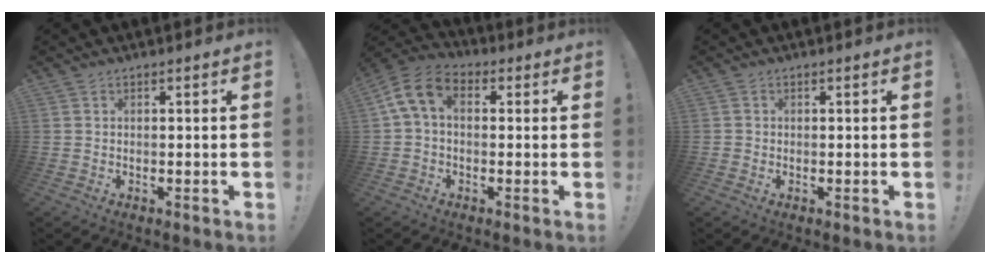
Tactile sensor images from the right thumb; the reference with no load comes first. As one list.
[{"total": 9.6, "force": [2.2, 6.2, 7.0], "torque": [-0.140, 0.007, 0.047]}, {"total": 0.7, "force": [0.1, 0.7, 0.1], "torque": [0.000, 0.002, 0.002]}]